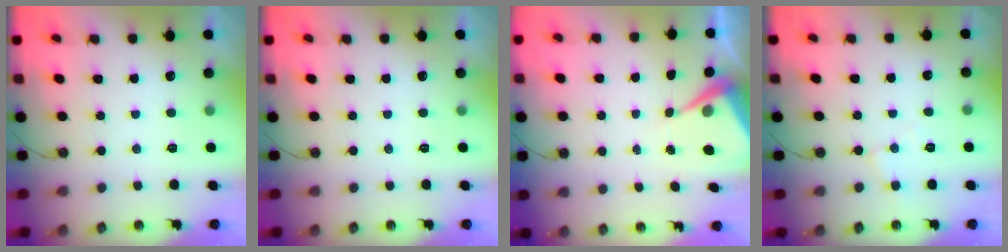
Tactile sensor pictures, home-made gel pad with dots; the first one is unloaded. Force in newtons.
{"total": 0.0}
{"total": 7.8, "press": 7.7, "slide": 0.7}
{"total": 5.6, "press": 5.6, "slide": 0.7}